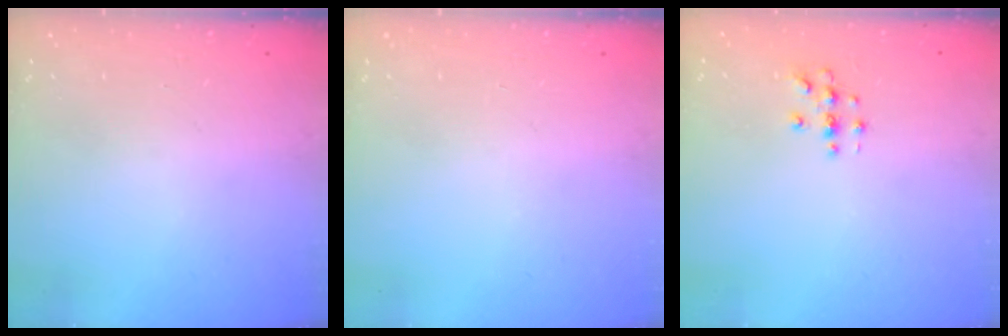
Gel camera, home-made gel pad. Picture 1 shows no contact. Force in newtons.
{"total": 0.0}
{"total": 2.7, "press": 2.7, "slide": 0.3}